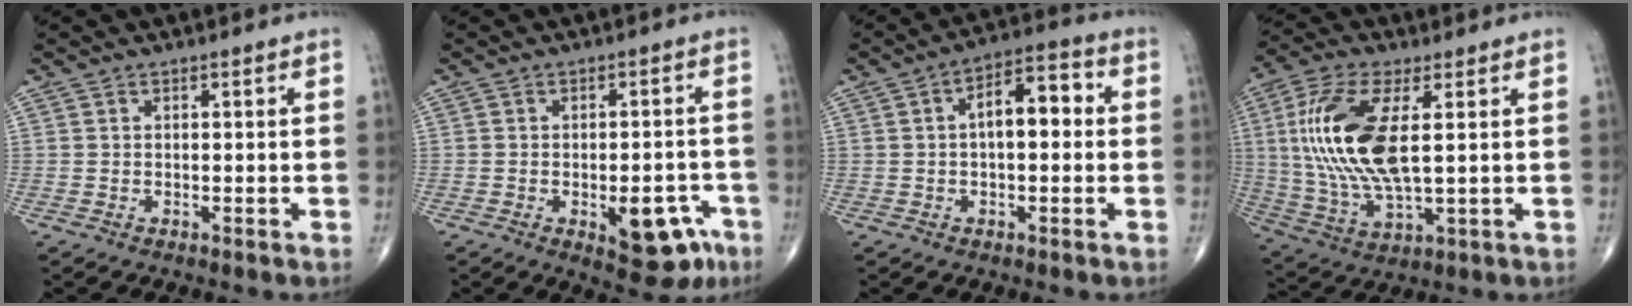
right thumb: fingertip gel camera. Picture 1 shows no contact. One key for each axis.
{"total": 9.9, "fx": -4.2, "fy": 4.7, "fz": 7.7, "tx": -0.069, "ty": 0.023, "tz": -0.043}
{"total": 8.9, "fx": 0.8, "fy": 4.3, "fz": 7.7, "tx": -0.101, "ty": 0.032, "tz": 0.003}
{"total": 17.3, "fx": 2.6, "fy": 6.8, "fz": 15.7, "tx": -0.342, "ty": -0.009, "tz": 0.053}